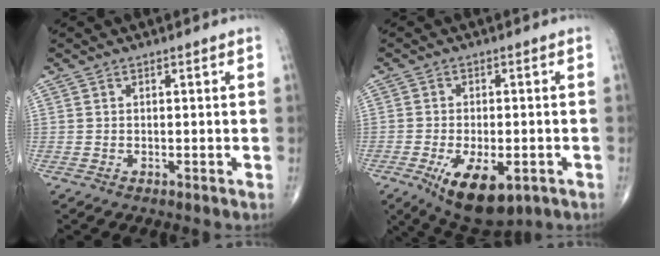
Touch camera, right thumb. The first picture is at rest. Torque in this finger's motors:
{"motor_torque": [1.68, 1.53, 0.63, 0.32, 0.31]}